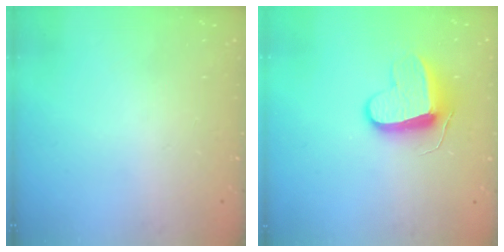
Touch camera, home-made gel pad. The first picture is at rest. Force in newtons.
{"total": 10.3, "press": 10.2, "slide": 1.2}